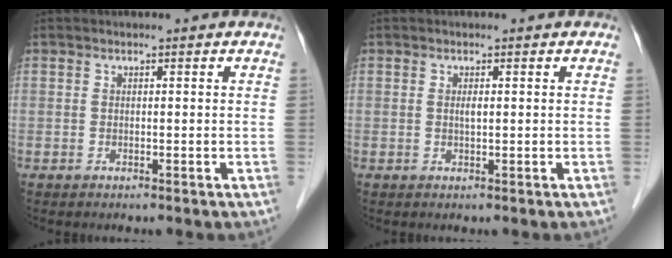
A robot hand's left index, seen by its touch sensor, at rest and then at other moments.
{"total": 0.9, "force": [0.2, 0.2, 0.8], "torque": [-0.018, -0.001, 0.003]}